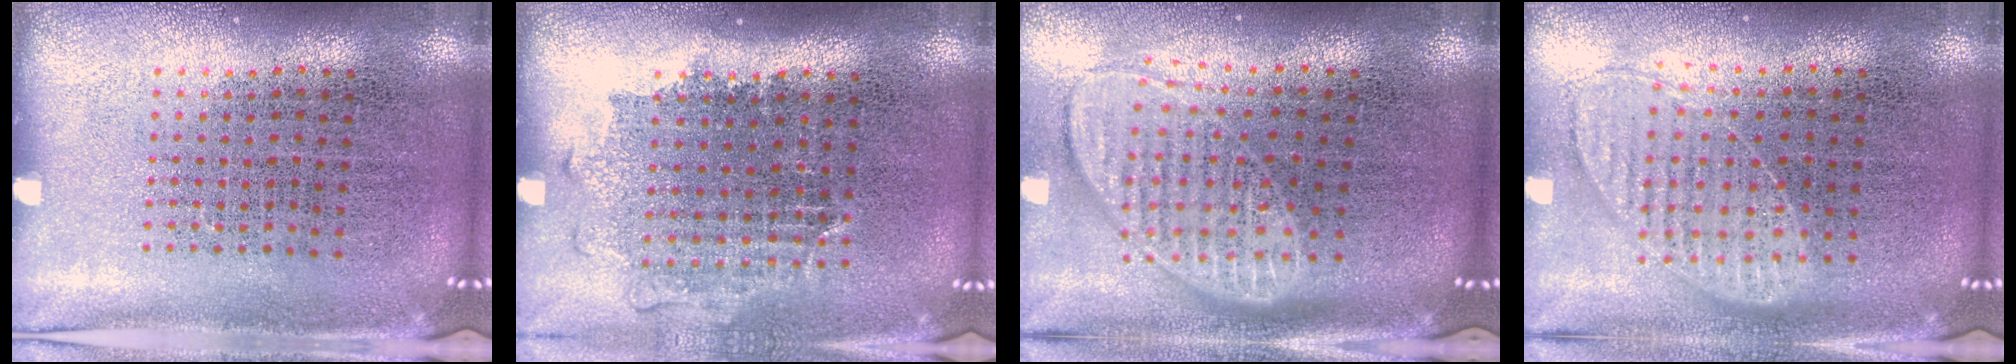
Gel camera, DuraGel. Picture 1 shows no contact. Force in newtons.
{"total": 1.1, "press": 1.0, "slide": 0.5}
{"total": 1.8, "press": 1.4, "slide": 1.1}
{"total": 0.9, "press": 0.9, "slide": 0.2}